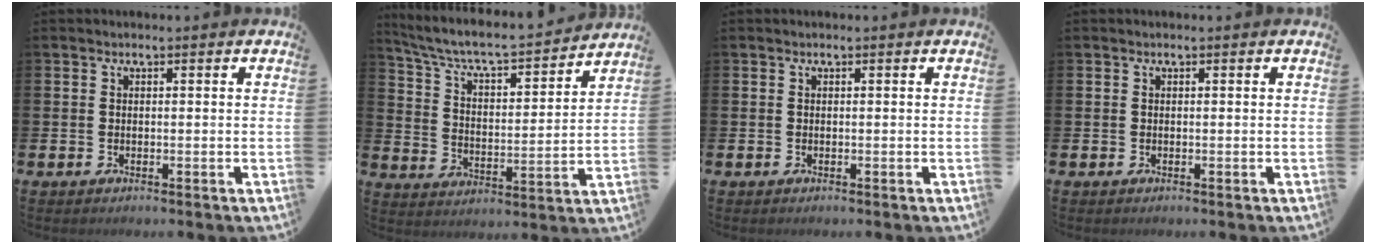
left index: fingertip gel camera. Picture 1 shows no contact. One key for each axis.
{"total": 7.0, "fx": 6.3, "fy": 1.4, "fz": 2.6, "tx": -0.086, "ty": -0.047, "tz": 0.103}
{"total": 0.0}
{"total": 0.0}